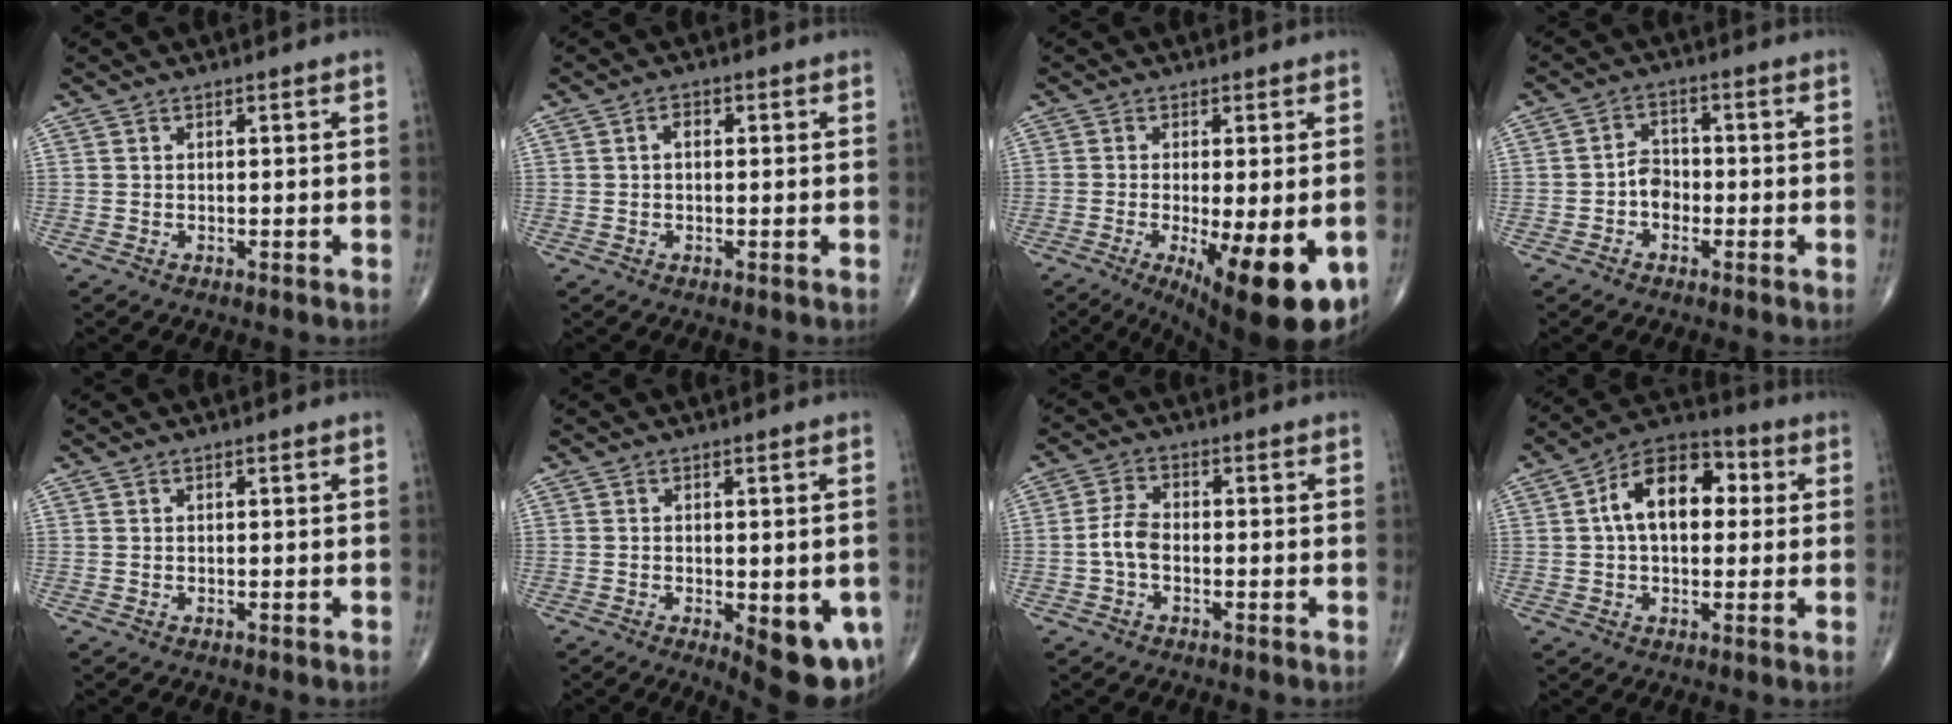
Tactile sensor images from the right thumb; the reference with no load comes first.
{"total": 2.0, "force": [0.3, 1.2, 1.6], "torque": [-0.025, 0.008, 0.003]}
{"total": 15.6, "force": [-5.4, 4.5, 13.9], "torque": [-0.172, -0.024, -0.067]}
{"total": 4.0, "force": [-1.4, 3.0, 2.2], "torque": [-0.022, 0.019, -0.032]}
{"total": 0.0}
{"total": 11.8, "force": [-3.8, 4.7, 10.2], "torque": [-0.117, -0.015, -0.038]}
{"total": 4.2, "force": [-1.2, 2.4, 3.2], "torque": [-0.067, 0.017, -0.029]}
{"total": 13.7, "force": [2.3, 8.3, 10.7], "torque": [-0.153, 0.029, 0.025]}